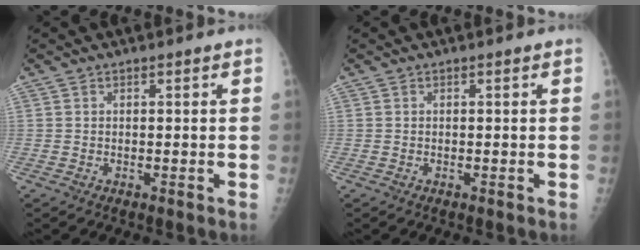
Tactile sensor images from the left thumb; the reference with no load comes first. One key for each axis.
{"total": 0.0}